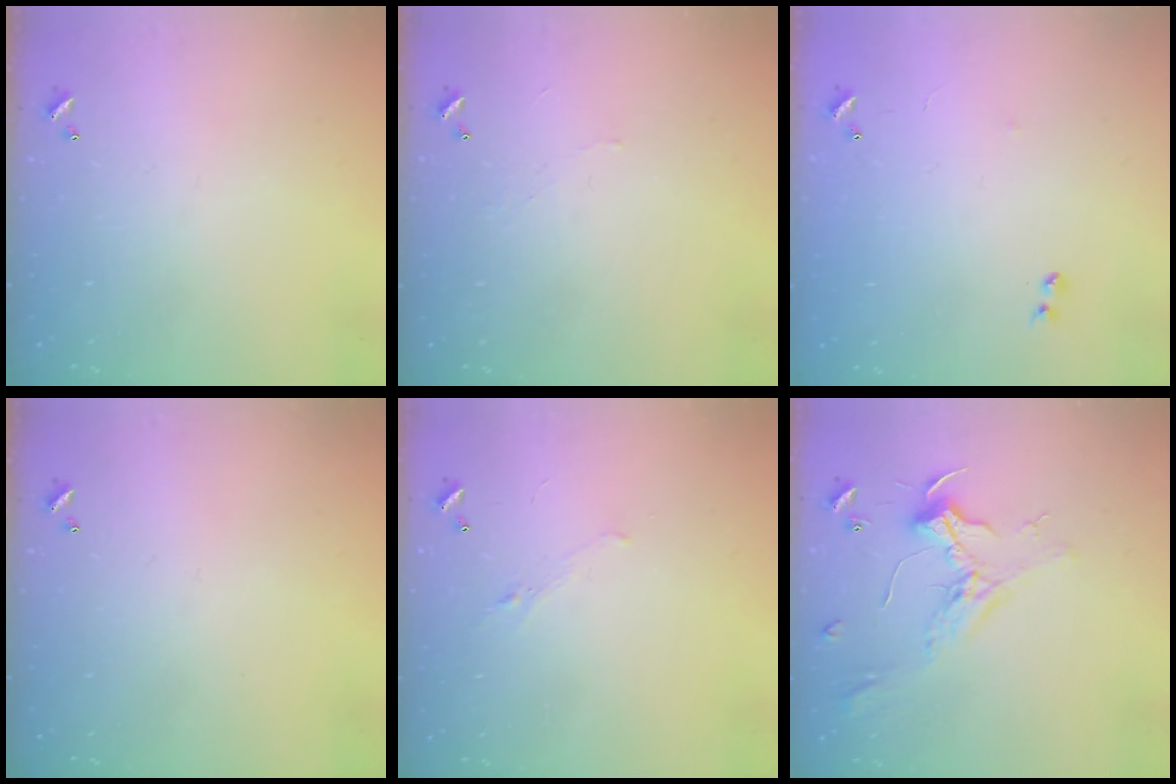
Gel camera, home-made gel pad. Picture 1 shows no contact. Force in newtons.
{"total": 2.1, "press": 2.1, "slide": 0.6}
{"total": 7.2, "press": 7.2, "slide": 0.5}
{"total": 0.0}
{"total": 0.7, "press": 0.2, "slide": 0.6}
{"total": 2.3, "press": 2.1, "slide": 0.9}